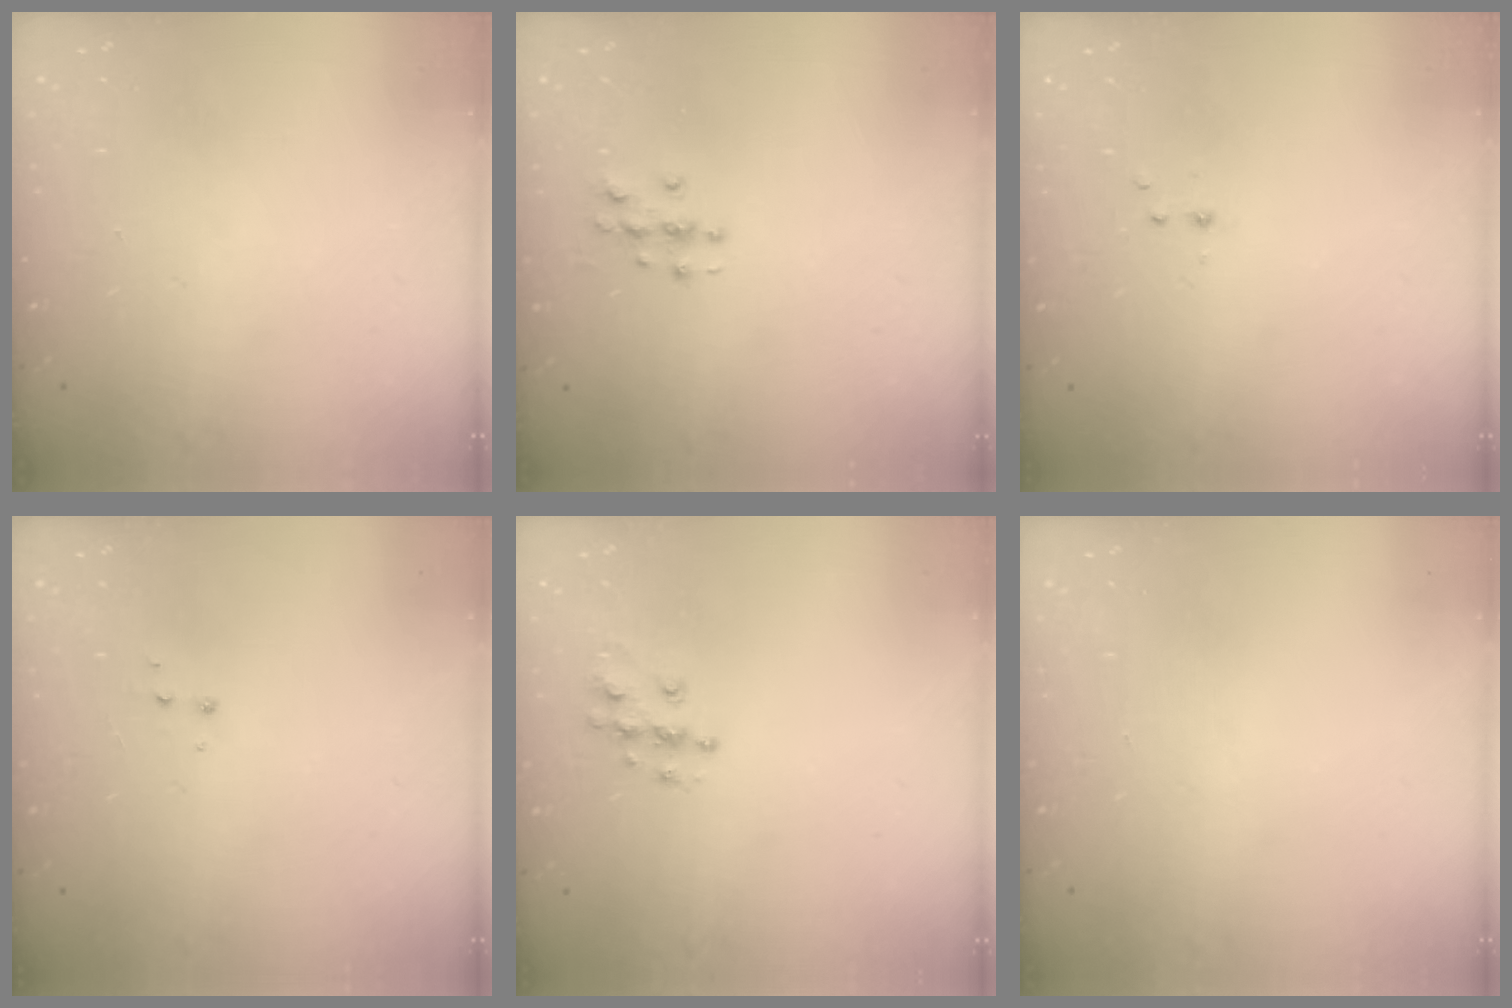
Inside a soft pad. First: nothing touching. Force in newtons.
{"total": 3.0, "press": 3.0, "slide": 0.1}
{"total": 2.2, "press": 1.9, "slide": 1.0}
{"total": 3.9, "press": 3.9, "slide": 0.5}
{"total": 7.8, "press": 7.8, "slide": 0.2}
{"total": 0.0}